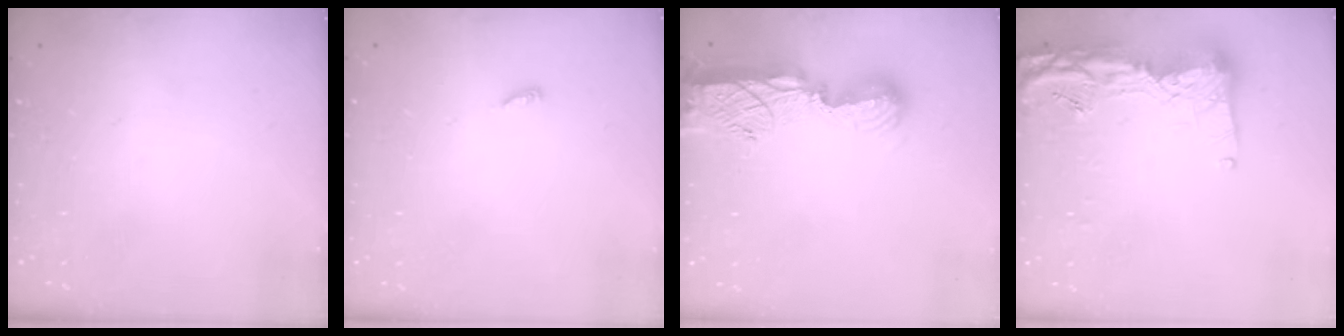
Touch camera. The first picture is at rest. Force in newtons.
{"total": 2.5, "press": 2.5, "slide": 0.2}
{"total": 11.4, "press": 11.3, "slide": 1.5}
{"total": 16.7, "press": 16.6, "slide": 1.5}